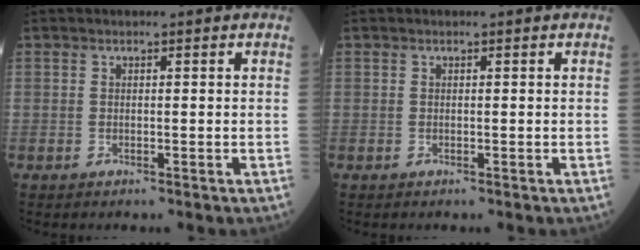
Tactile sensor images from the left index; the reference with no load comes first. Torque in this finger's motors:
{"motor_torque": [-0.06, -0.05, -0.05, -0.01]}